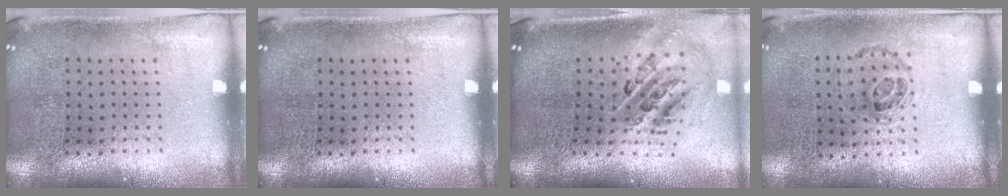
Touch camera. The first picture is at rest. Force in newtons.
{"total": 0.0}
{"total": 1.7, "press": 1.4, "slide": 1.0}
{"total": 1.0, "press": 0.7, "slide": 0.7}